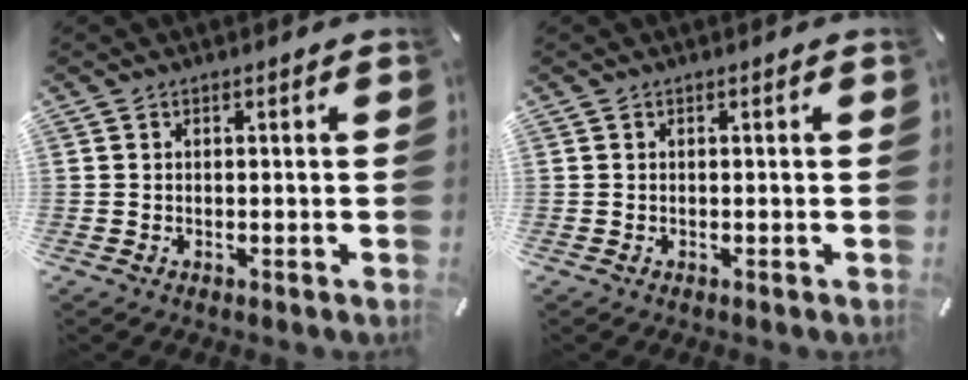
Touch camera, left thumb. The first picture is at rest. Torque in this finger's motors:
{"motor_torque": [-0.03, -0.03, -0.03, 0.00, 0.00]}